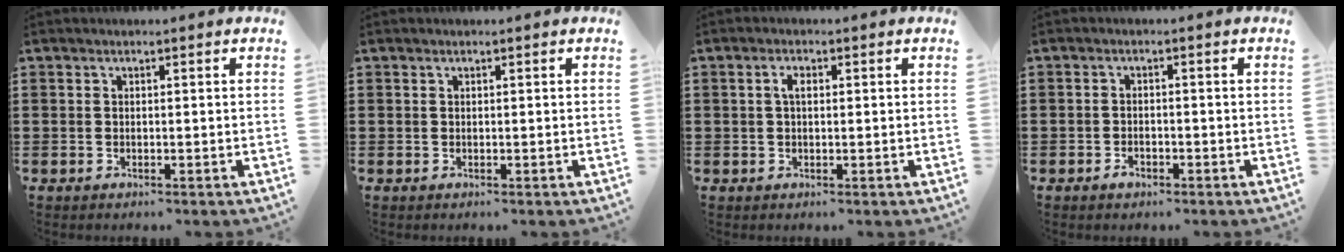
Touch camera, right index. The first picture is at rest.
{"total": 0.0}
{"total": 1.9, "force": [0.4, 0.8, 1.6], "torque": [-0.034, 0.006, 0.004]}
{"total": 1.2, "force": [-0.9, 0.7, 0.5], "torque": [-0.012, -0.003, -0.017]}